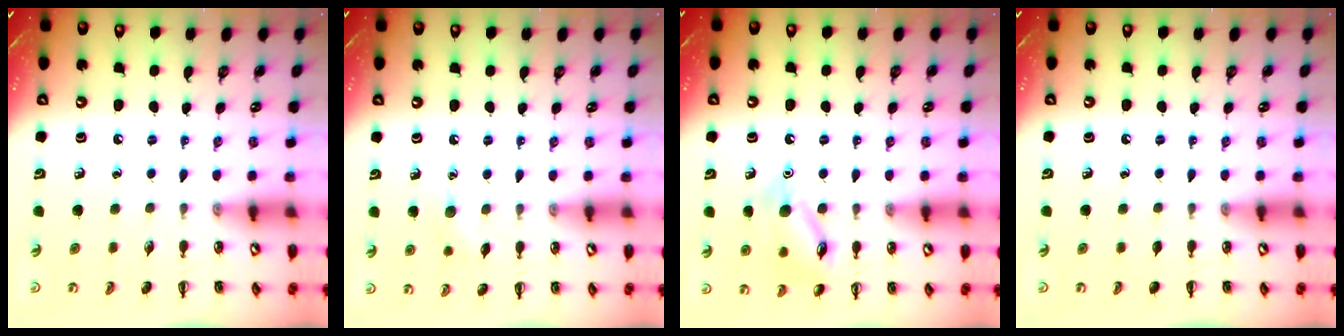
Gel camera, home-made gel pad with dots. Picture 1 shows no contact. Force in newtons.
{"total": 5.6, "press": 5.4, "slide": 1.6}
{"total": 11.7, "press": 11.7, "slide": 0.9}
{"total": 0.0}